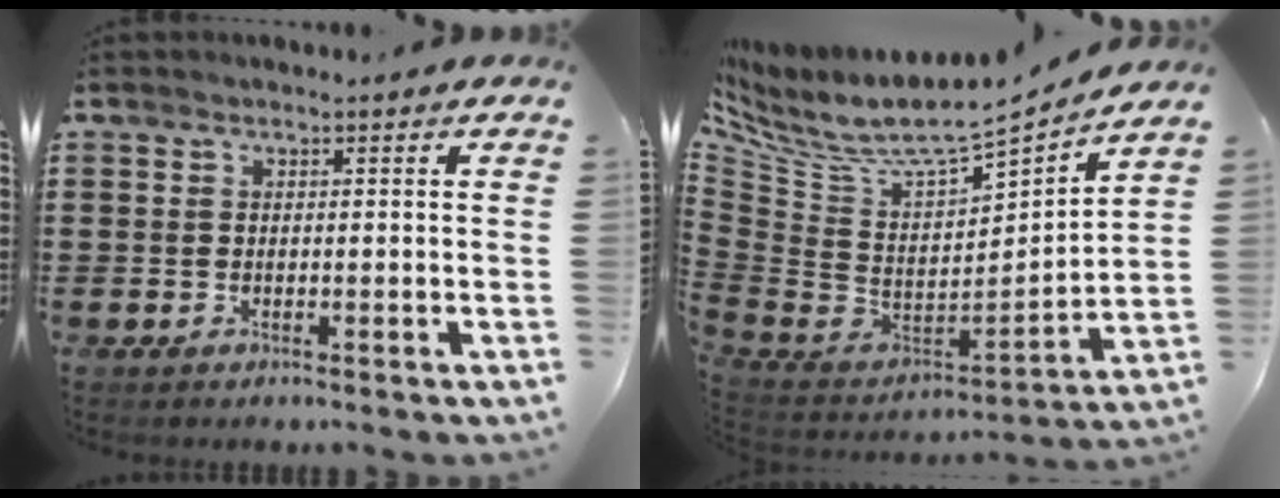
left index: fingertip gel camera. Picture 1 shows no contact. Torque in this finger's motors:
{"motor_torque": [2.14, 0.00, 0.95, 0.21]}